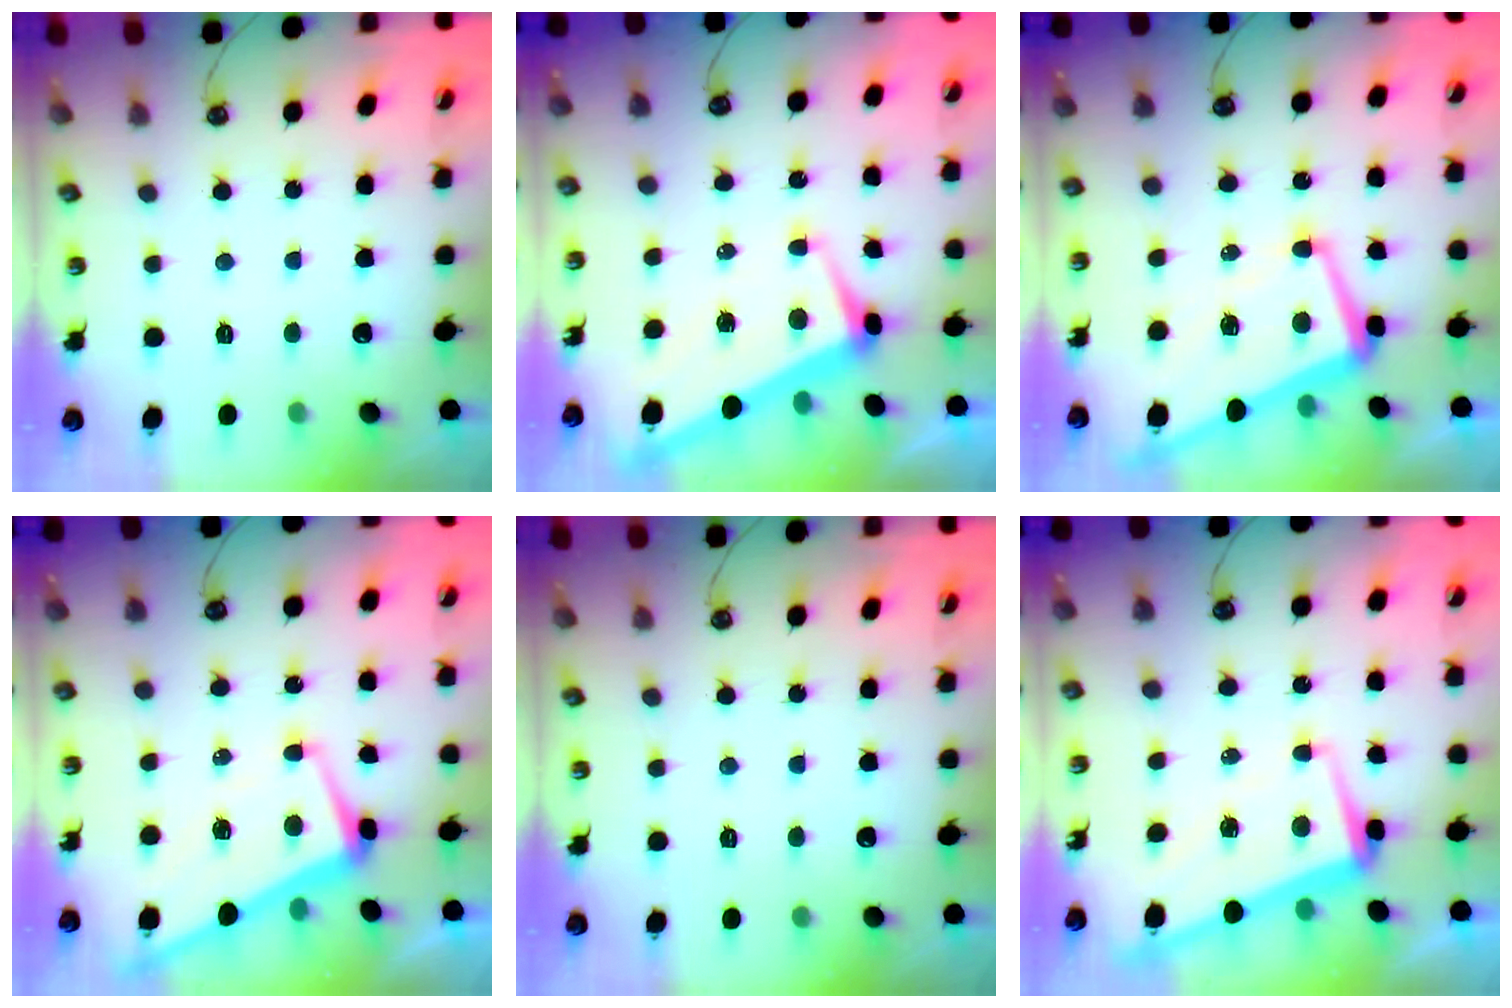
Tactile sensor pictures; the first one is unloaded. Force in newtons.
{"total": 1.7, "press": 1.4, "slide": 1.0}
{"total": 2.9, "press": 2.8, "slide": 0.9}
{"total": 1.9, "press": 1.8, "slide": 0.7}
{"total": 0.0}
{"total": 1.6, "press": 0.1, "slide": 1.5}